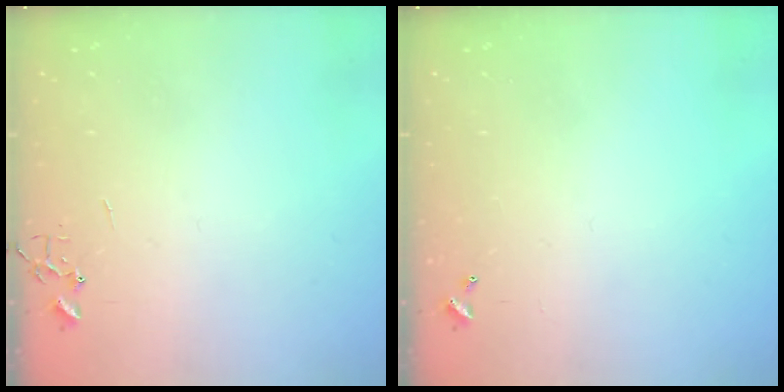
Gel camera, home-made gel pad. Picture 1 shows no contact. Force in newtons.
{"total": 0.0}